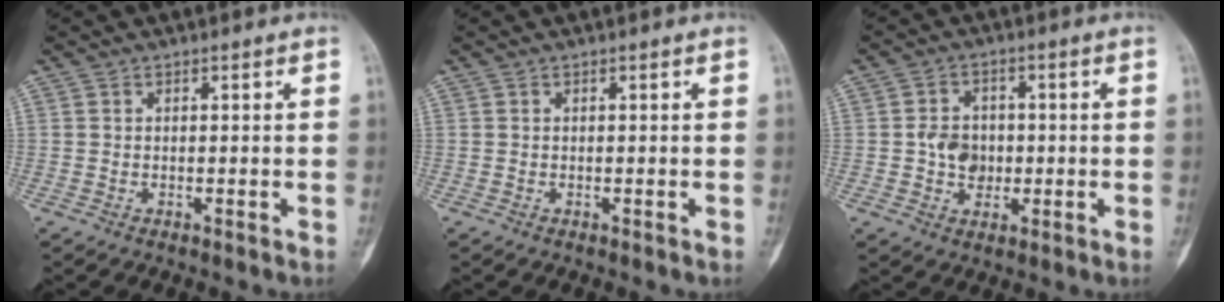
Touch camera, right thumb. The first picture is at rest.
{"total": 0.0}
{"total": 5.8, "force": [-0.4, 4.8, 3.3], "torque": [-0.028, 0.006, -0.008]}